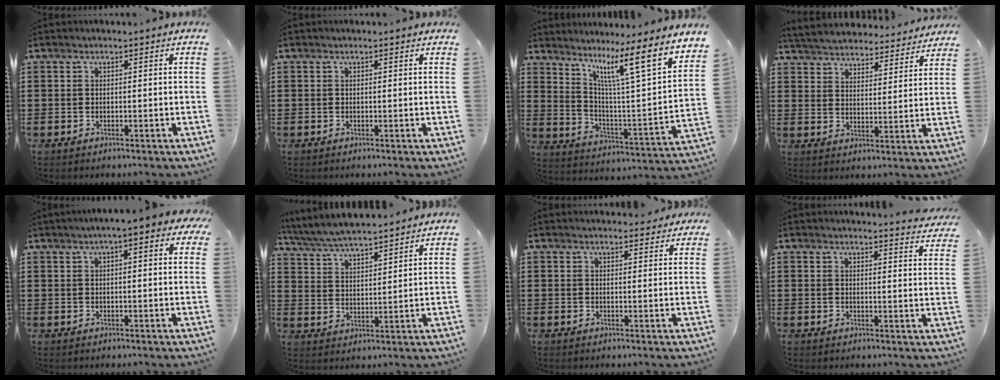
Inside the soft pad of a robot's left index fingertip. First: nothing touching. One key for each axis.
{"total": 0.0}
{"total": 11.5, "fx": 7.6, "fy": 0.4, "fz": 8.6, "tx": -0.159, "ty": -0.067, "tz": 0.108}
{"total": 4.5, "fx": 4.5, "fy": 0.1, "fz": 0.1, "tx": -0.029, "ty": -0.032, "tz": 0.075}
{"total": 3.2, "fx": 1.3, "fy": 0.4, "fz": 2.9, "tx": -0.058, "ty": 0.005, "tz": 0.021}
{"total": 5.6, "fx": 5.4, "fy": 0.3, "fz": 1.4, "tx": -0.050, "ty": -0.025, "tz": 0.095}
{"total": 2.1, "fx": 2.0, "fy": 0.6, "fz": 0.5, "tx": -0.006, "ty": 0.000, "tz": 0.037}
{"total": 3.0, "fx": 2.9, "fy": -0.3, "fz": 0.5, "tx": -0.011, "ty": -0.015, "tz": 0.052}